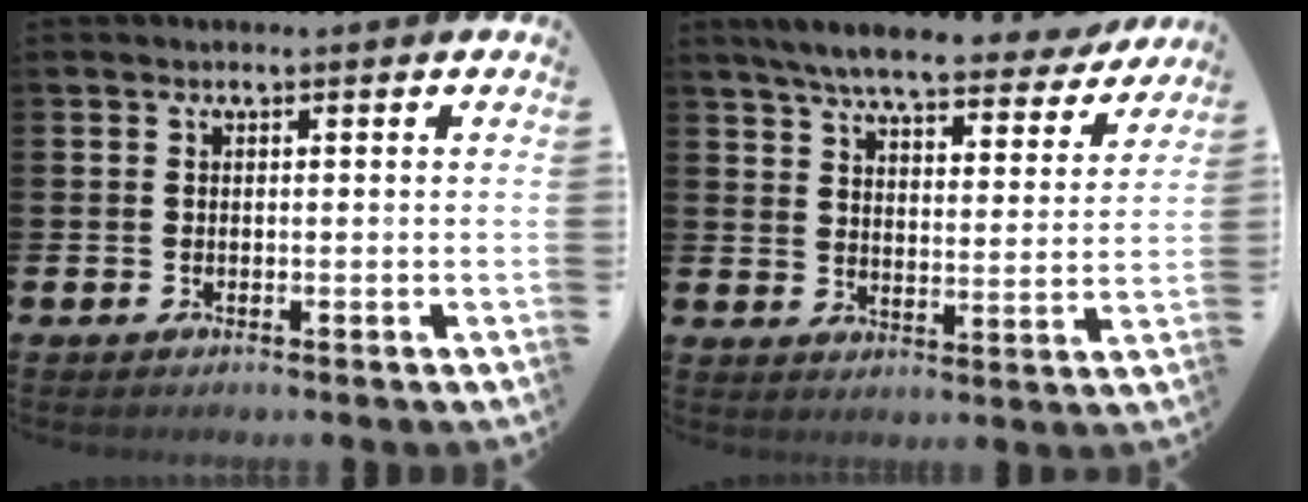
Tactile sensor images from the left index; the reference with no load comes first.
{"total": 6.9, "force": [6.2, 1.0, 2.7], "torque": [-0.071, -0.034, 0.104]}